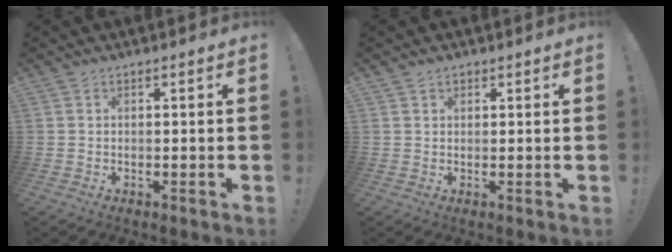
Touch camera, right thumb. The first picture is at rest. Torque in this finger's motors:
{"motor_torque": [-0.20, -0.08, -0.37, -0.02, -0.10]}